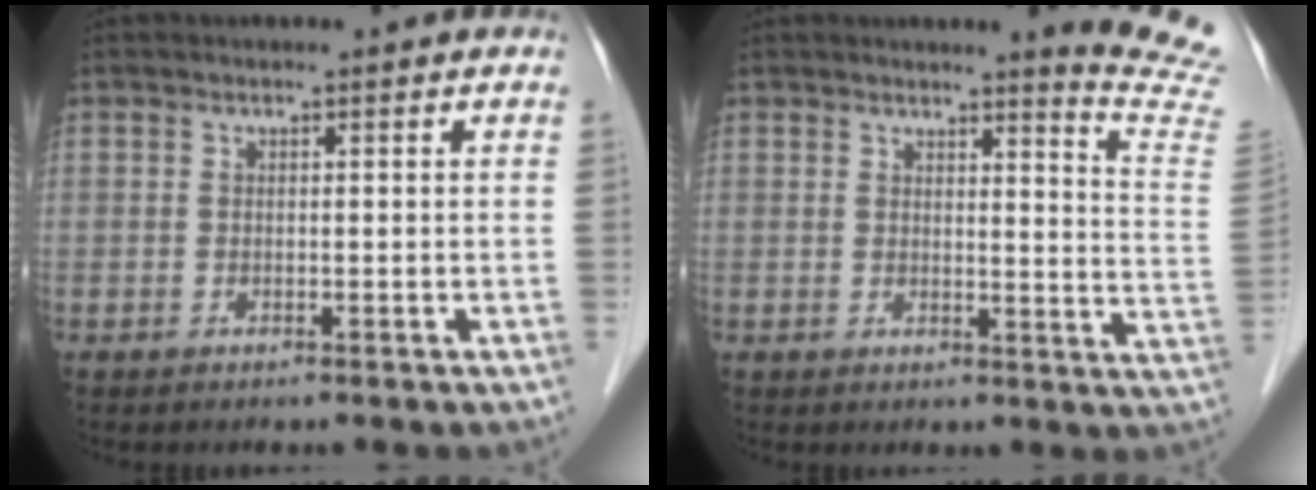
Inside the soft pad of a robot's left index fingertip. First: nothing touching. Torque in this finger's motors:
{"motor_torque": [0.35, -0.57, 0.14, 0.03]}